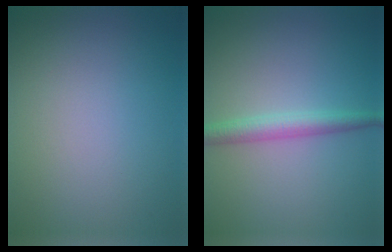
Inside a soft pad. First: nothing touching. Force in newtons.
{"total": 2.6, "press": 2.6, "slide": 0.0}